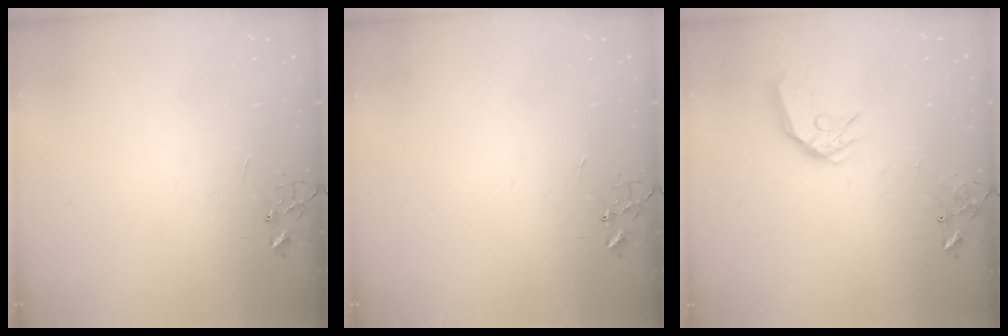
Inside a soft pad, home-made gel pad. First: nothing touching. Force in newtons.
{"total": 0.0}
{"total": 12.5, "press": 12.4, "slide": 0.9}